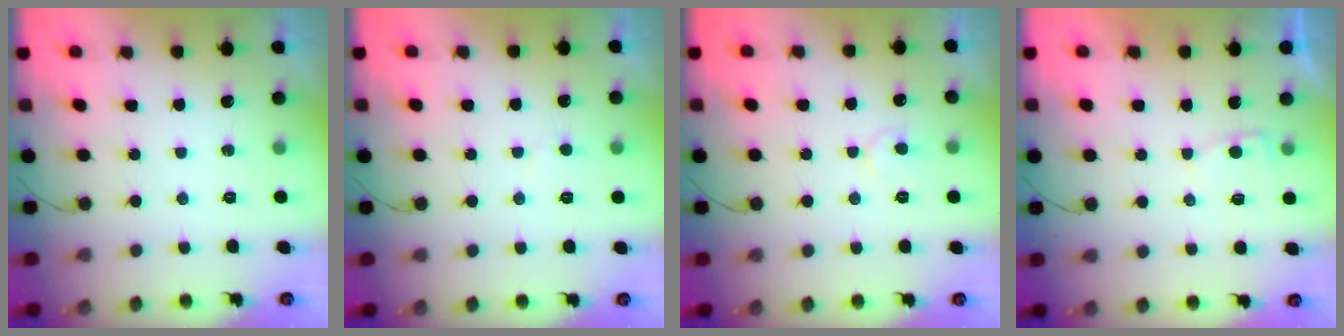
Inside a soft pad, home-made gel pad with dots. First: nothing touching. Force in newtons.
{"total": 1.7, "press": 1.7, "slide": 0.1}
{"total": 5.1, "press": 5.1, "slide": 0.5}
{"total": 2.3, "press": 2.3, "slide": 0.2}